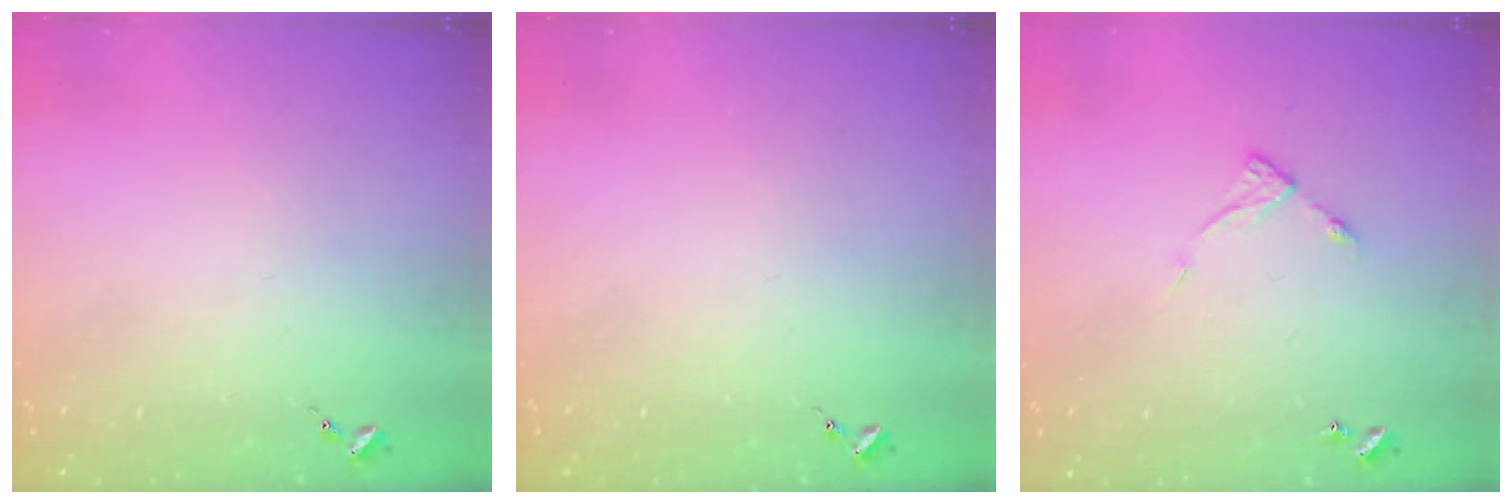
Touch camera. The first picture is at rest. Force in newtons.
{"total": 0.0}
{"total": 5.8, "press": 5.7, "slide": 0.6}